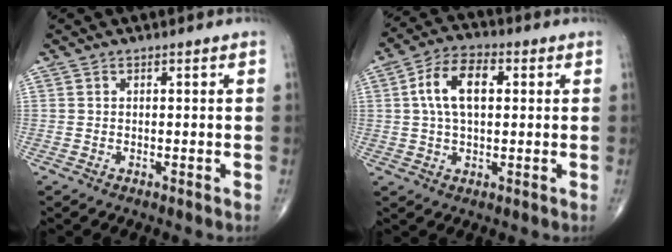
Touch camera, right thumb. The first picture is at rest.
{"total": 9.7, "force": [1.6, 5.4, 7.9], "torque": [-0.140, 0.018, 0.022]}